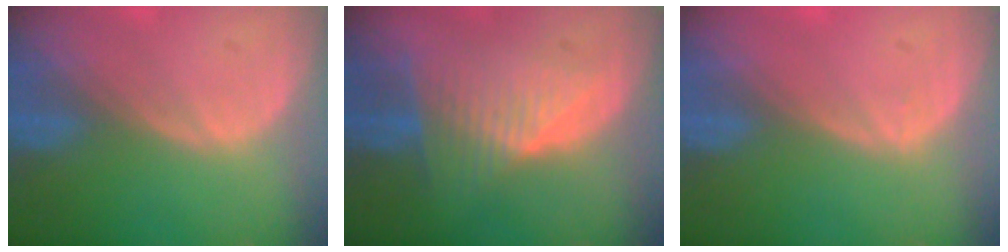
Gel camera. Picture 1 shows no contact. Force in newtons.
{"total": 8.1, "press": 7.1, "slide": 3.9}
{"total": 0.5, "press": 0.2, "slide": 0.5}